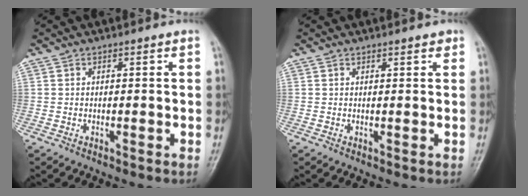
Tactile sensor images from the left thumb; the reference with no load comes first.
{"total": 1.1, "force": [0.8, 0.4, 0.7], "torque": [-0.006, -0.003, 0.008]}